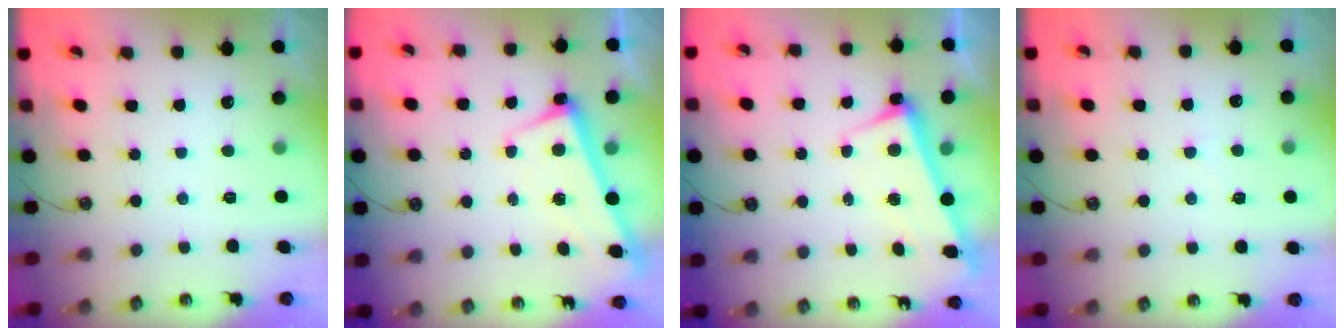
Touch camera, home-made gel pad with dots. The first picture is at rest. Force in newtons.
{"total": 2.5, "press": 2.4, "slide": 0.5}
{"total": 3.4, "press": 3.2, "slide": 0.9}
{"total": 5.2, "press": 5.2, "slide": 0.6}